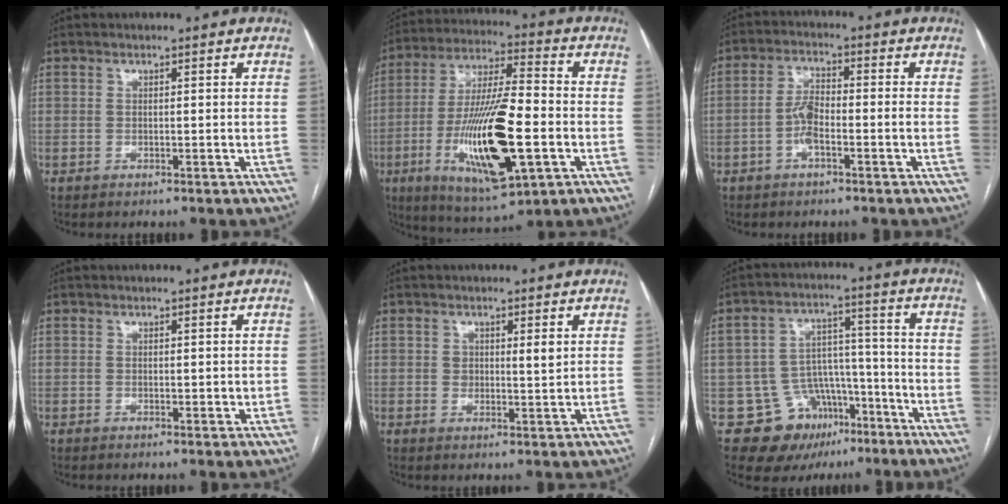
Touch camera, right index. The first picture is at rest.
{"total": 19.7, "force": [-5.2, 4.0, 18.5], "torque": [-0.364, -0.016, -0.081]}
{"total": 4.6, "force": [-1.6, 1.4, 4.1], "torque": [-0.087, 0.011, -0.033]}
{"total": 1.4, "force": [0.3, 0.9, 1.1], "torque": [-0.012, -0.003, 0.006]}
{"total": 2.7, "force": [1.0, 1.2, 2.2], "torque": [-0.033, -0.003, 0.016]}
{"total": 11.3, "force": [-6.0, 9.0, 3.1], "torque": [-0.039, 0.055, -0.079]}